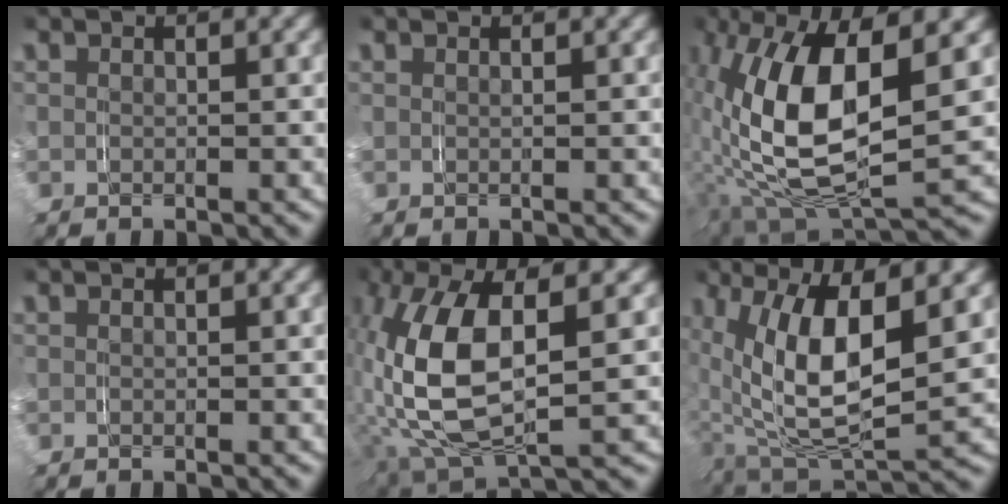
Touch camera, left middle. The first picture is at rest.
{"total": 0.5, "force": [0.2, -0.5, -0.1], "torque": [0.006, 0.005, 0.002]}
{"total": 13.5, "force": [-1.1, 6.9, 11.6], "torque": [-0.246, -0.024, 0.002]}
{"total": 0.0}
{"total": 11.2, "force": [0.1, 5.5, 9.8], "torque": [-0.235, -0.015, 0.020]}
{"total": 11.2, "force": [0.7, 6.0, 9.5], "torque": [-0.194, -0.015, 0.022]}